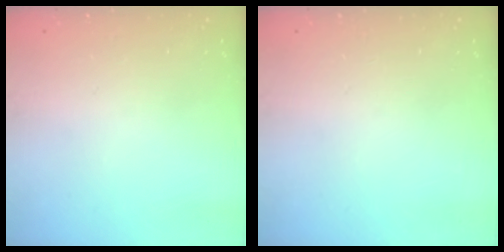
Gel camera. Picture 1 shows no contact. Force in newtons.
{"total": 0.0}